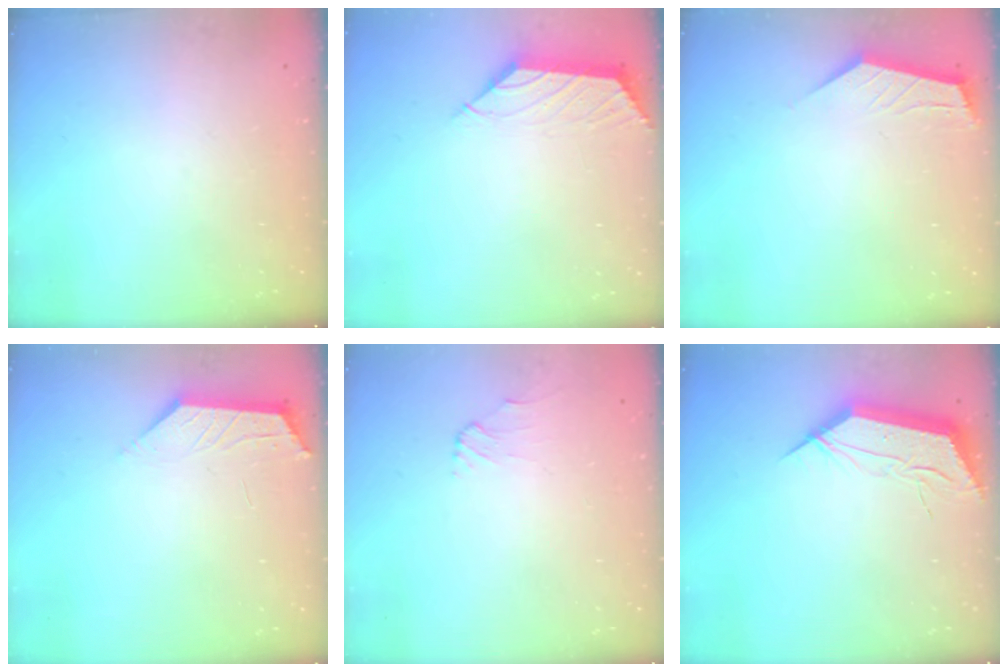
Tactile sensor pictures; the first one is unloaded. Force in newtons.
{"total": 2.3, "press": 2.2, "slide": 0.3}
{"total": 2.5, "press": 2.4, "slide": 0.3}
{"total": 1.8, "press": 1.7, "slide": 0.4}
{"total": 0.6, "press": 0.4, "slide": 0.4}
{"total": 13.1, "press": 13.1, "slide": 0.7}